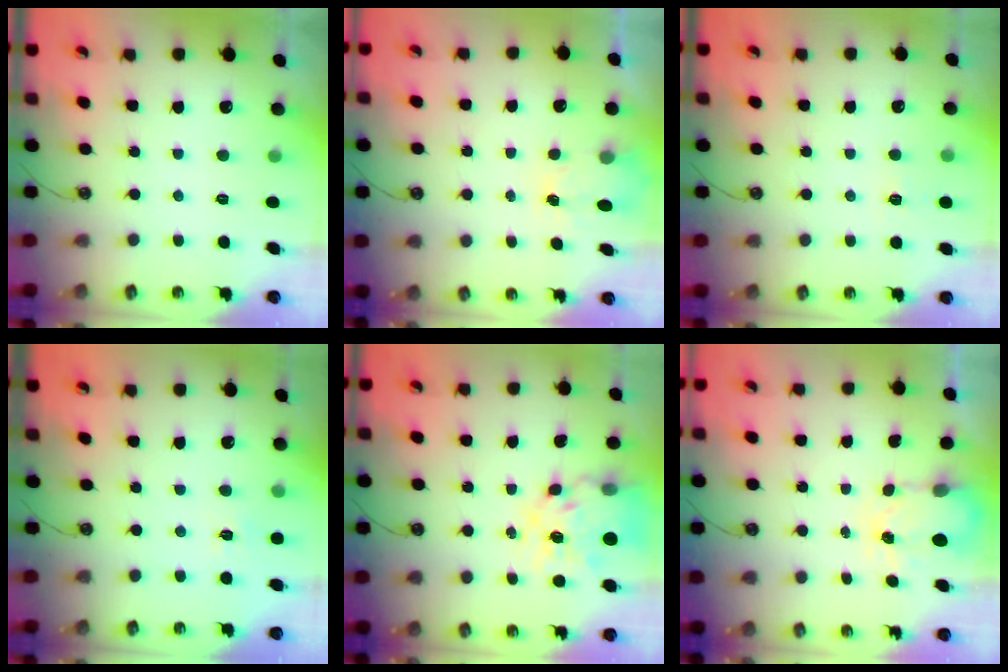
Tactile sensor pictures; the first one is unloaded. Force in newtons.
{"total": 2.6, "press": 2.6, "slide": 0.4}
{"total": 2.7, "press": 2.7, "slide": 0.4}
{"total": 5.0, "press": 5.0, "slide": 0.6}
{"total": 16.7, "press": 16.6, "slide": 1.5}
{"total": 3.8, "press": 3.7, "slide": 0.6}